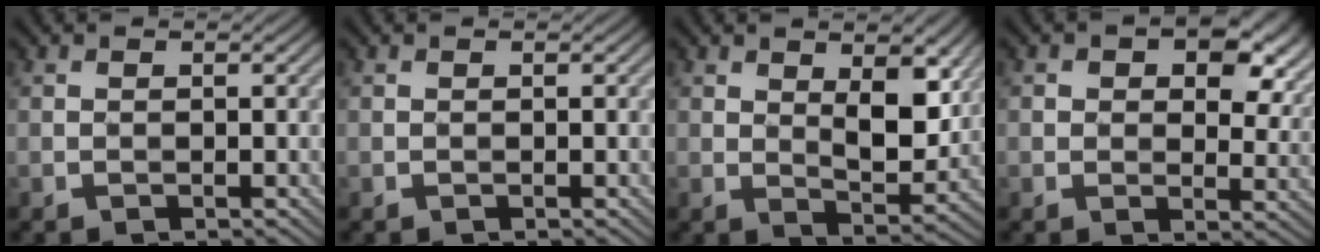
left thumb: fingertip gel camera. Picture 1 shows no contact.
{"total": 0.0}
{"total": 7.0, "force": [2.5, 3.4, 5.6], "torque": [-0.097, -0.008, 0.043]}
{"total": 9.4, "force": [3.7, 5.6, 6.6], "torque": [-0.102, -0.003, 0.060]}